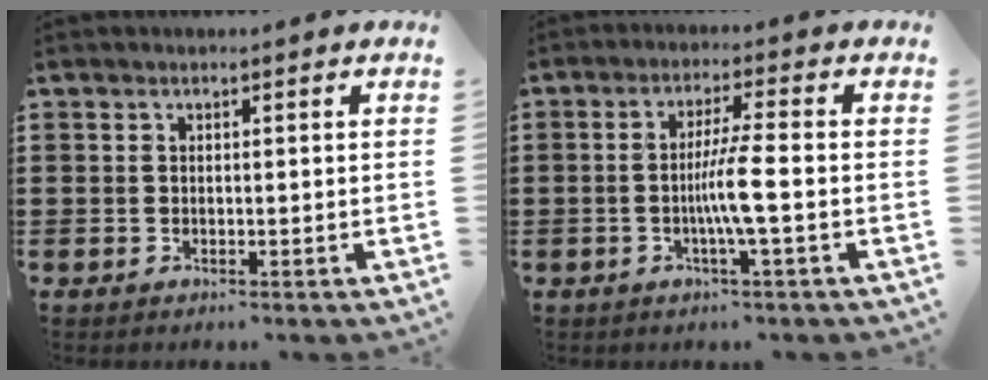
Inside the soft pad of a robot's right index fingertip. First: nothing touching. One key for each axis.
{"total": 5.5, "fx": -1.3, "fy": -0.4, "fz": 5.4, "tx": -0.101, "ty": -0.010, "tz": -0.029}